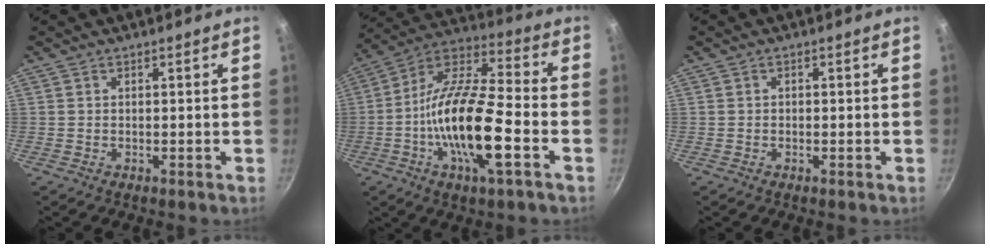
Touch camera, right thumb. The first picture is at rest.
{"total": 19.7, "force": [-5.4, 6.1, 18.0], "torque": [-0.327, 0.032, -0.121]}
{"total": 0.6, "force": [-0.3, 0.5, 0.0], "torque": [0.001, 0.003, -0.006]}